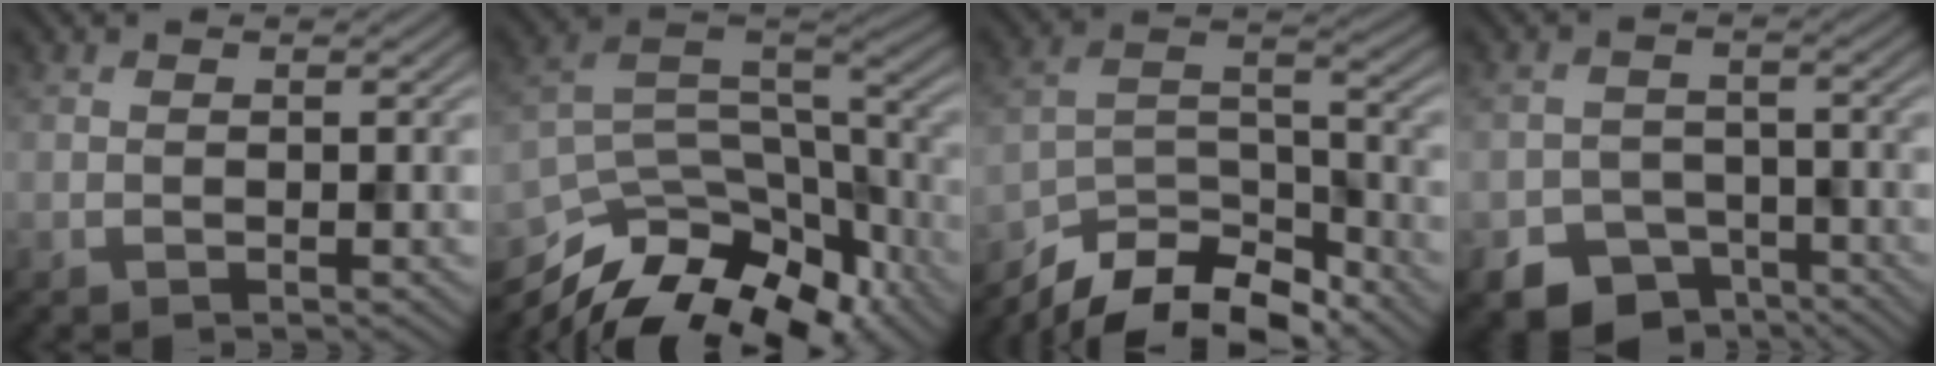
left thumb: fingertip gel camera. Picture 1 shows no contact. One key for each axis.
{"total": 14.7, "fx": -11.1, "fy": 5.9, "fz": 7.5, "tx": -0.173, "ty": -0.016, "tz": -0.178}
{"total": 11.0, "fx": -9.5, "fy": 3.1, "fz": 4.5, "tx": -0.080, "ty": 0.002, "tz": -0.178}
{"total": 7.1, "fx": -5.0, "fy": 4.5, "fz": 2.2, "tx": -0.033, "ty": -0.017, "tz": -0.081}